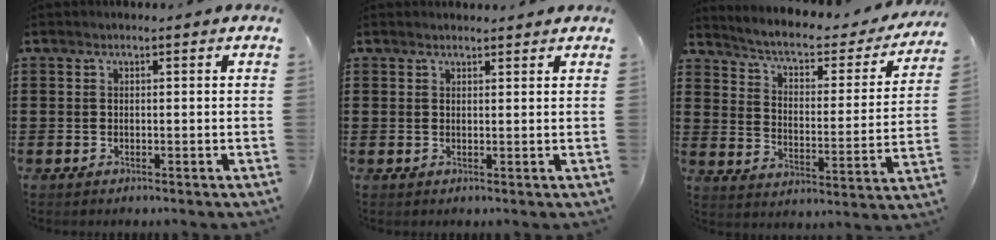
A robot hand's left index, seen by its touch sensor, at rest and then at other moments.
{"total": 1.0, "force": [1.0, 0.1, 0.1], "torque": [-0.004, 0.000, 0.020]}
{"total": 4.1, "force": [3.2, 1.1, 2.3], "torque": [-0.062, -0.024, 0.045]}